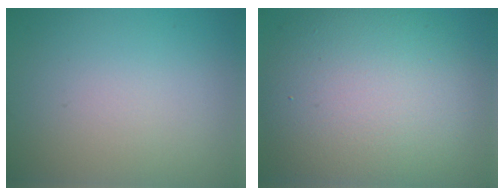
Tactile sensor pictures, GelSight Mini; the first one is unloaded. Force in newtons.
{"total": 11.1, "press": 11.1, "slide": 0.6}